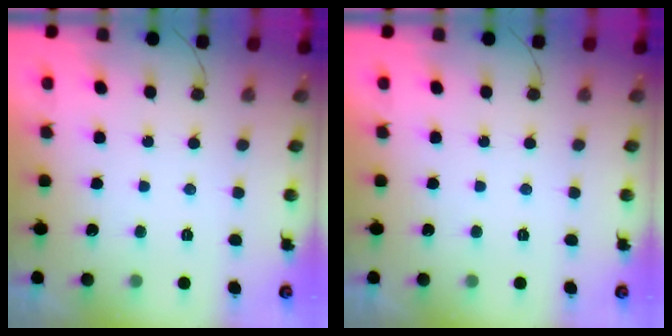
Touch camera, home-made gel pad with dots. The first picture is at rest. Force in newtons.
{"total": 0.0}